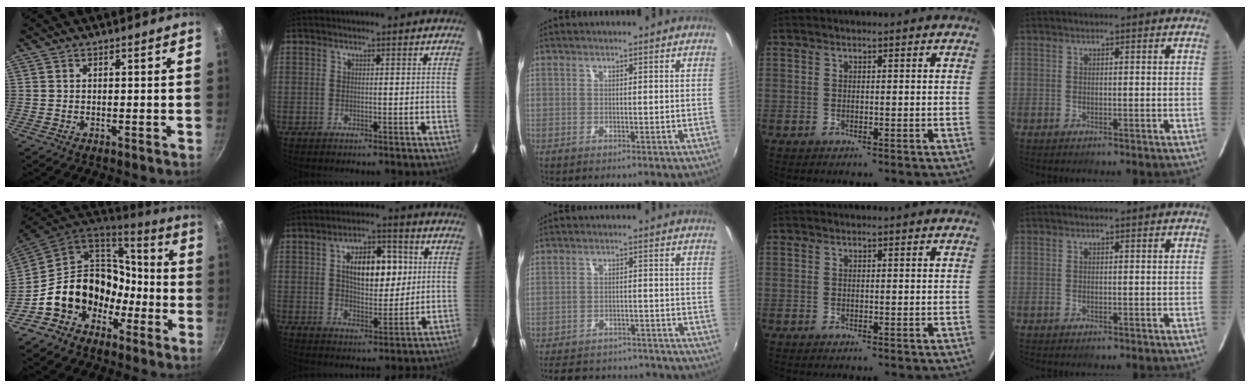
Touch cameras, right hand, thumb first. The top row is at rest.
{"thumb": {"total": 17.5, "force": [-6.2, 13.9, 8.7], "torque": [-0.109, 0.076, -0.100]}, "index": {"total": 11.6, "force": [2.5, 5.9, 9.7], "torque": [-0.154, 0.022, 0.045]}, "middle": {"total": 19.5, "force": [-17.0, 6.7, 6.9], "torque": [-0.148, 0.017, -0.211]}}